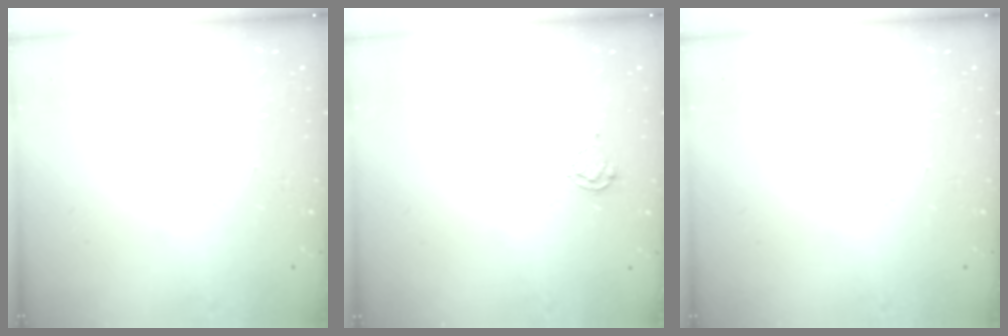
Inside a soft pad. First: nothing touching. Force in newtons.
{"total": 3.7, "press": 3.7, "slide": 0.5}
{"total": 0.0}